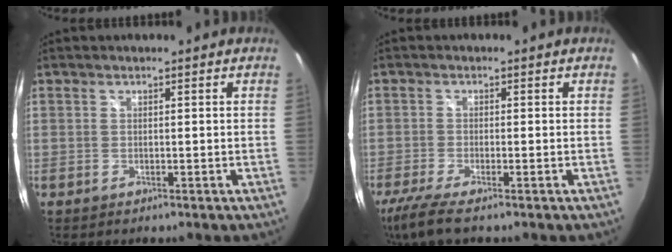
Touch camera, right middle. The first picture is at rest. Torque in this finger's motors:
{"motor_torque": [0.66, -0.49, 0.05, 0.06]}